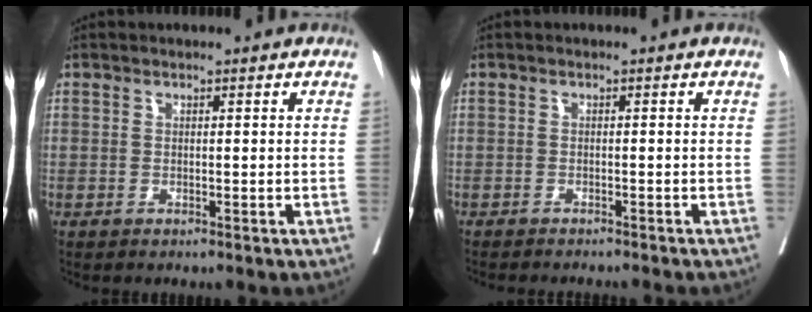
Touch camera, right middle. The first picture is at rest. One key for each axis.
{"total": 6.3, "fx": -5.8, "fy": 0.6, "fz": 2.4, "tx": -0.019, "ty": -0.011, "tz": -0.073}